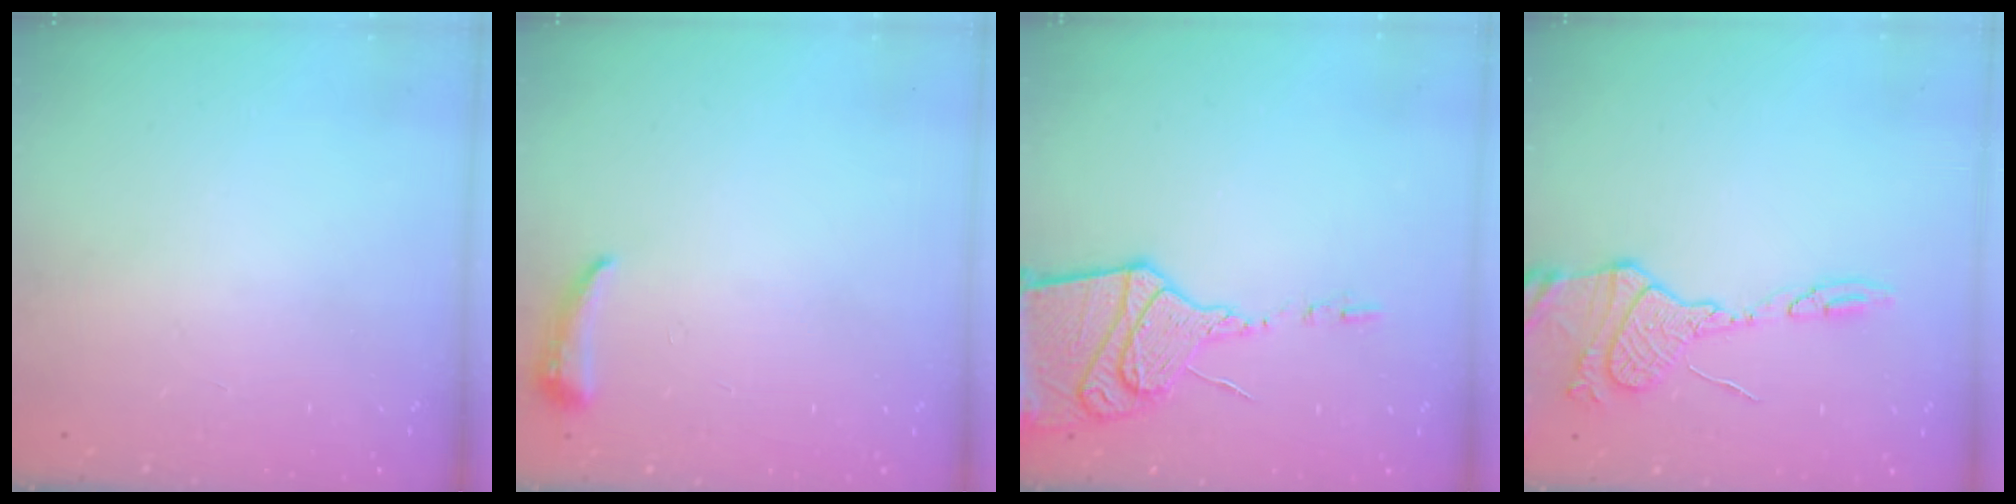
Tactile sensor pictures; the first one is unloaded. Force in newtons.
{"total": 4.3, "press": 4.2, "slide": 0.9}
{"total": 16.9, "press": 16.8, "slide": 1.6}
{"total": 13.9, "press": 13.8, "slide": 1.3}